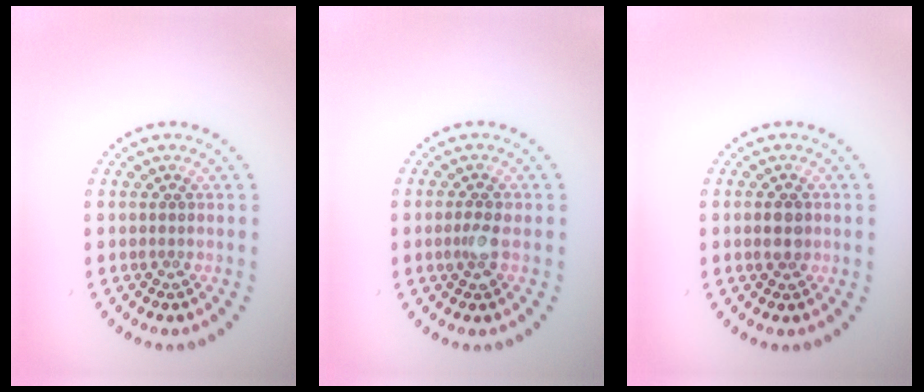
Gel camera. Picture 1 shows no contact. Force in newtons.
{"total": 1.4, "press": 1.4, "slide": 0.1}
{"total": 2.0, "press": 2.0, "slide": 0.2}